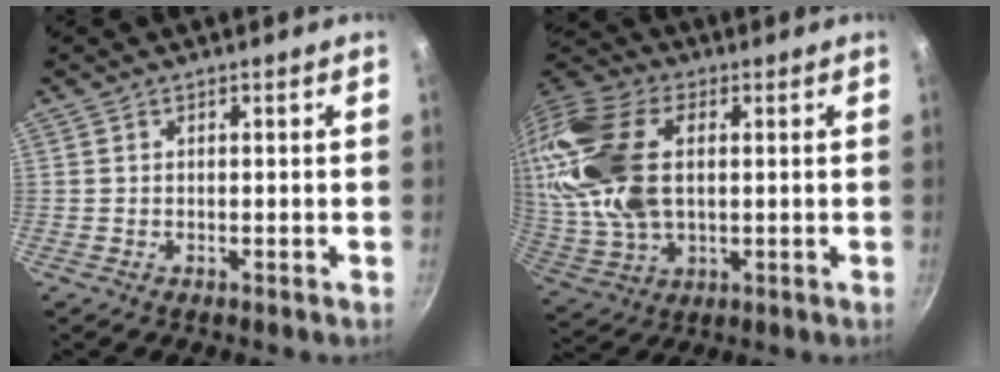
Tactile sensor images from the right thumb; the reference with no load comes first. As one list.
[{"total": 25.5, "force": [4.4, 15.3, 19.9], "torque": [-0.480, 0.018, 0.086]}]